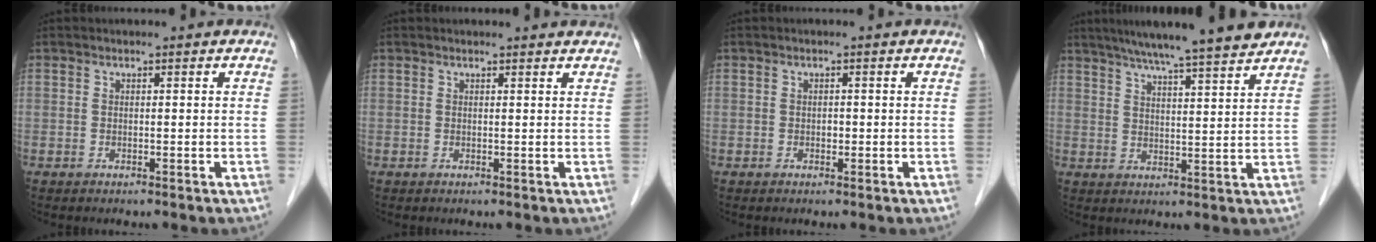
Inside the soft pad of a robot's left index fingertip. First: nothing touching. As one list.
[{"total": 2.4, "force": [2.4, 0.2, 0.2], "torque": [-0.012, 0.003, 0.019]}, {"total": 0.6, "force": [-0.1, 0.4, 0.4], "torque": [-0.006, 0.002, -0.003]}, {"total": 12.8, "force": [11.1, -0.5, 6.4], "torque": [-0.105, 0.010, 0.153]}]